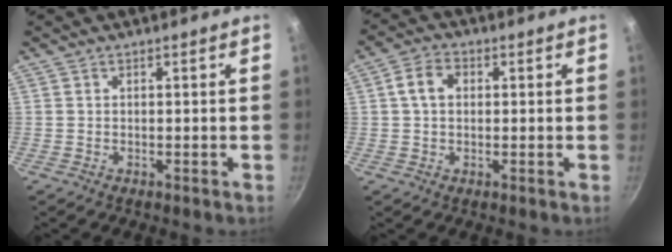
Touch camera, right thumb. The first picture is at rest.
{"total": 5.0, "force": [0.8, 3.7, 3.3], "torque": [-0.051, 0.012, 0.008]}